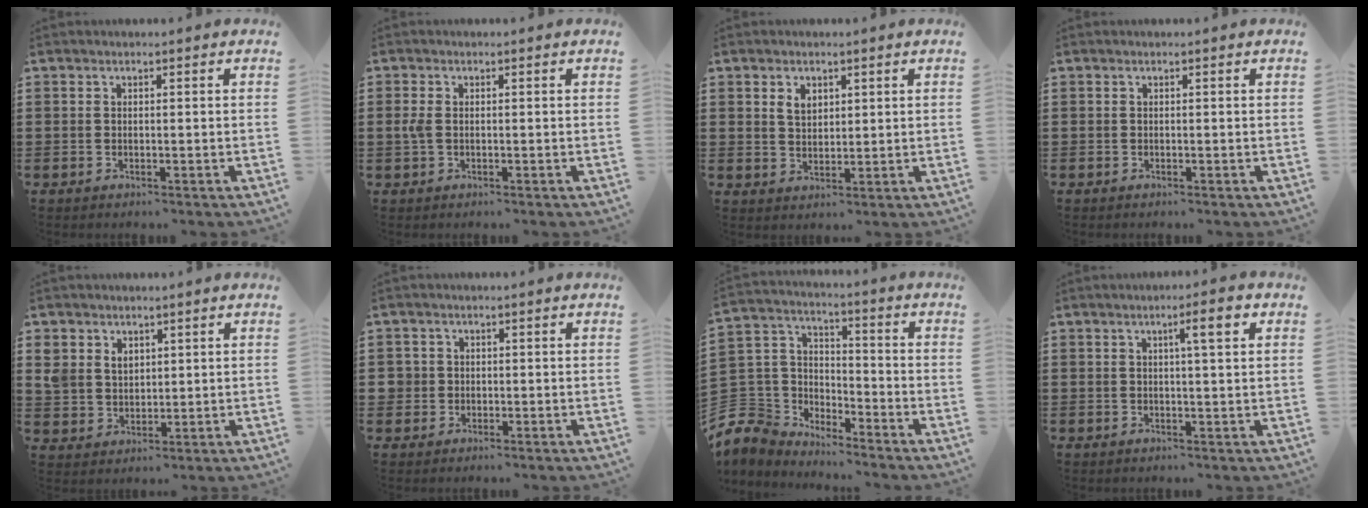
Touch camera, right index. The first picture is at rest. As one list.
[{"total": 2.1, "force": [-0.1, 1.2, 1.8], "torque": [-0.052, -0.001, -0.007]}, {"total": 2.7, "force": [1.3, 1.8, 1.4], "torque": [-0.034, 0.006, 0.025]}, {"total": 0.0}, {"total": 4.1, "force": [2.2, 3.3, 0.7], "torque": [-0.030, 0.013, 0.042]}, {"total": 1.9, "force": [-0.1, 1.9, 0.3], "torque": [-0.015, 0.009, -0.005]}, {"total": 5.8, "force": [-3.8, 4.3, 0.0], "torque": [-0.061, -0.012, -0.088]}, {"total": 4.0, "force": [1.3, 0.2, 3.8], "torque": [-0.061, -0.004, 0.015]}]